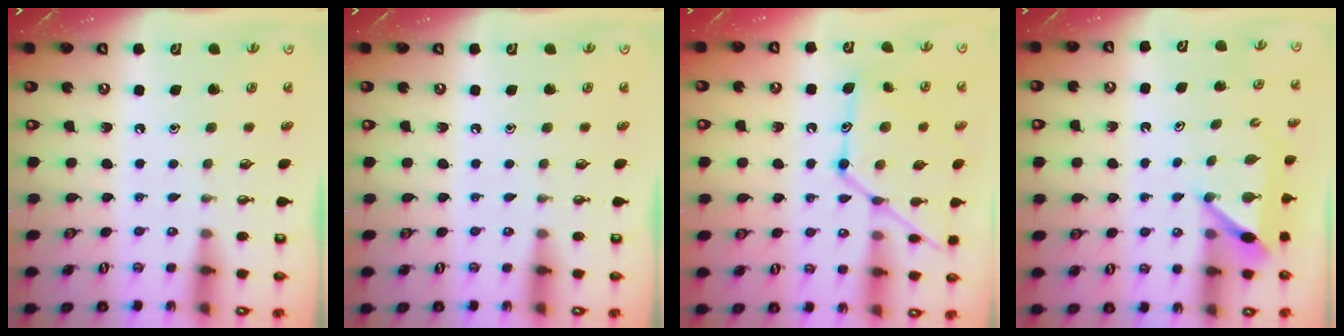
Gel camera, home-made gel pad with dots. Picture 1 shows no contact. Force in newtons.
{"total": 0.0}
{"total": 17.1, "press": 17.1, "slide": 1.3}
{"total": 6.0, "press": 6.0, "slide": 0.5}